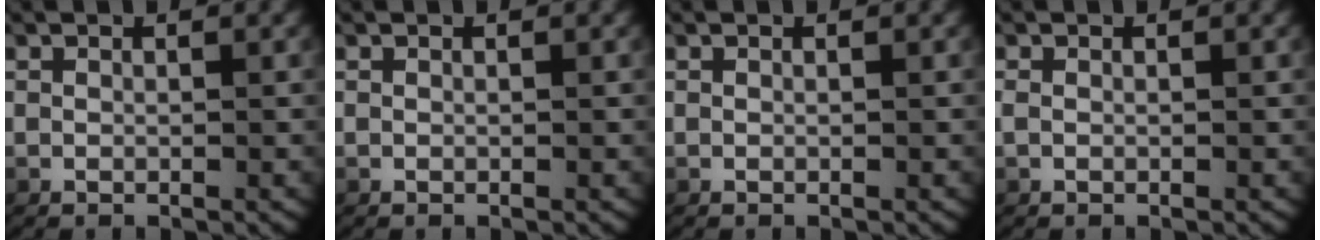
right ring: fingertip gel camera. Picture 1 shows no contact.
{"total": 0.0}
{"total": 0.0}
{"total": 0.8, "force": [-0.2, 0.6, 0.5], "torque": [-0.020, 0.000, 0.000]}